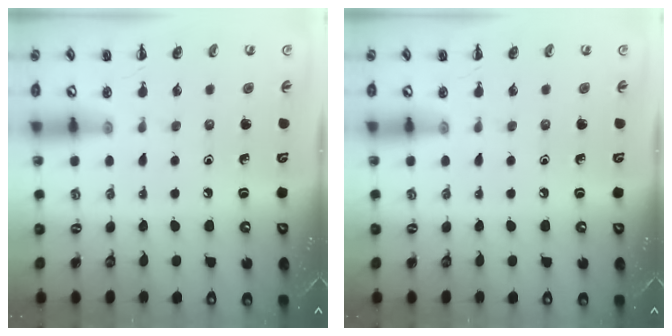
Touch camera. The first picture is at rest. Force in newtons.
{"total": 0.0}